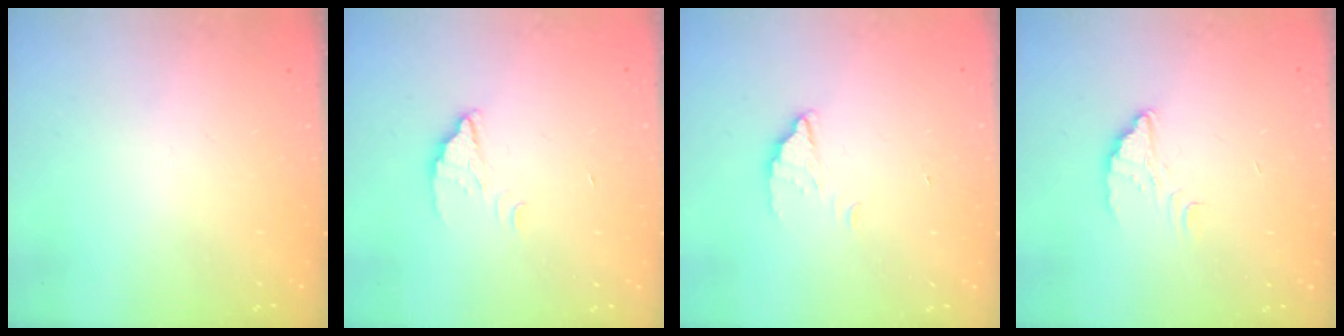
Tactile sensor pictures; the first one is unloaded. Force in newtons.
{"total": 2.4, "press": 2.4, "slide": 0.1}
{"total": 1.7, "press": 1.7, "slide": 0.1}
{"total": 2.2, "press": 2.2, "slide": 0.1}